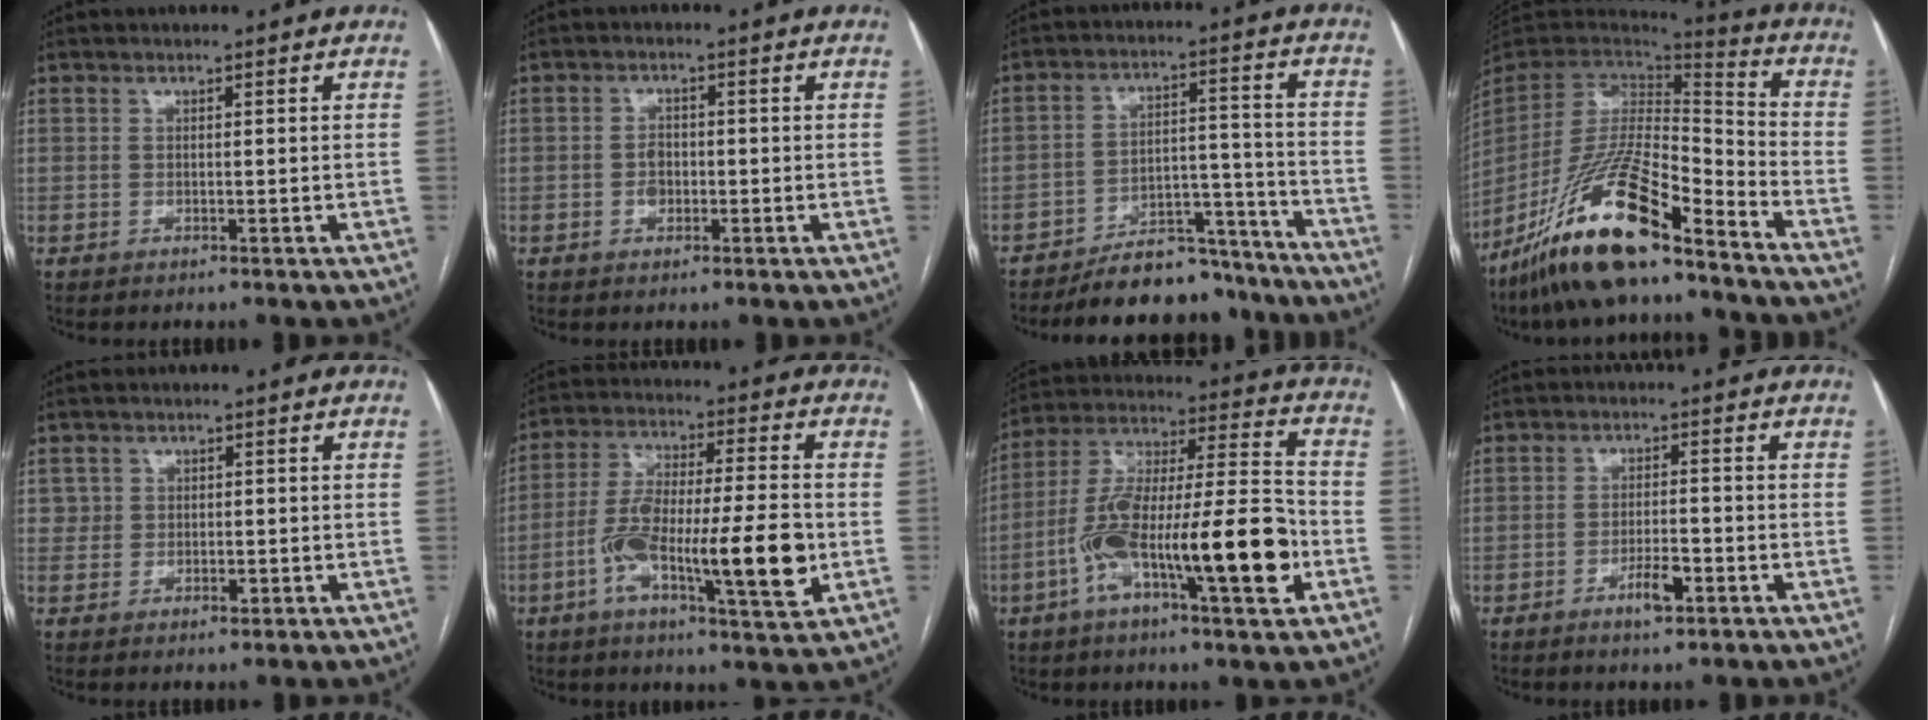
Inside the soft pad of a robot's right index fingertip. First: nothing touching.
{"total": 2.4, "force": [-0.6, 1.8, 1.5], "torque": [-0.023, 0.005, -0.008]}
{"total": 12.8, "force": [-11.9, 4.0, 2.4], "torque": [-0.010, 0.046, -0.177]}
{"total": 19.8, "force": [-13.7, 3.9, 13.8], "torque": [-0.289, -0.025, -0.253]}
{"total": 2.4, "force": [0.1, 2.2, 0.7], "torque": [-0.006, 0.004, 0.003]}
{"total": 16.4, "force": [-4.1, 3.0, 15.6], "torque": [-0.282, 0.001, -0.070]}
{"total": 21.1, "force": [-6.7, 3.7, 19.7], "torque": [-0.347, 0.007, -0.110]}
{"total": 4.1, "force": [-2.1, 1.1, 3.4], "torque": [-0.060, 0.001, -0.036]}